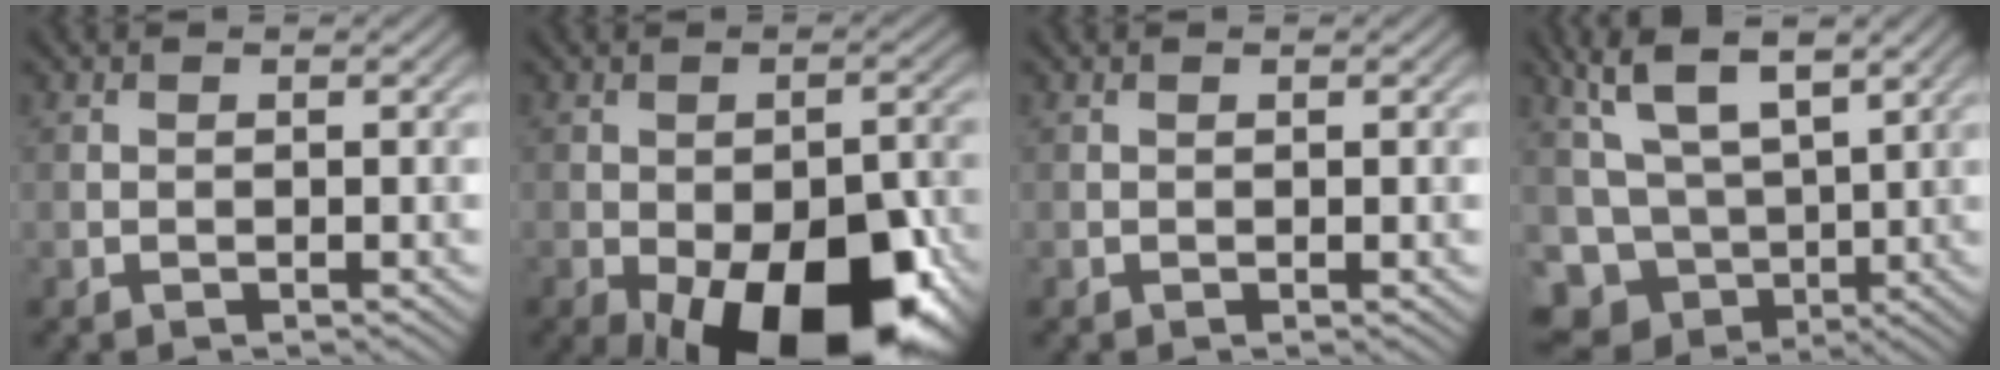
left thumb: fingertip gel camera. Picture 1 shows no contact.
{"total": 18.7, "force": [-9.1, 9.2, 13.5], "torque": [-0.182, -0.030, -0.122]}
{"total": 0.0}
{"total": 9.4, "force": [2.9, 6.3, 6.3], "torque": [-0.152, -0.010, 0.063]}